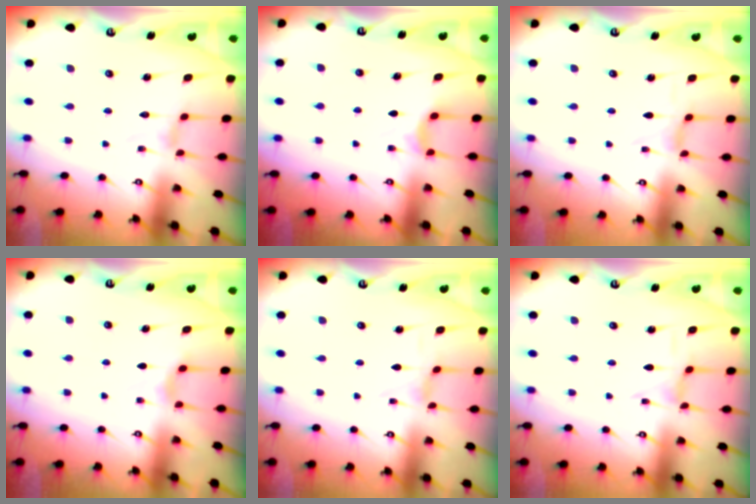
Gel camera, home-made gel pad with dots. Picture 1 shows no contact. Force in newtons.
{"total": 3.9, "press": 3.8, "slide": 0.5}
{"total": 0.0}
{"total": 4.4, "press": 4.3, "slide": 0.5}
{"total": 0.0}
{"total": 0.0}